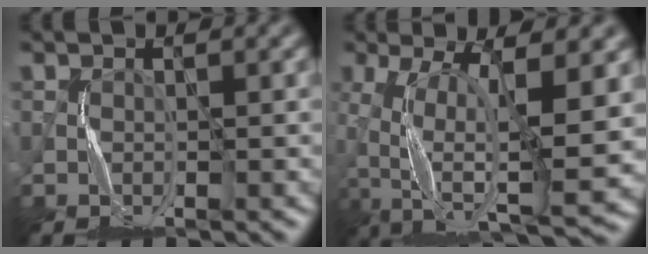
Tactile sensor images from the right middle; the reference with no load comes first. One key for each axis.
{"total": 11.6, "fx": -1.2, "fy": 3.7, "fz": 10.9, "tx": -0.193, "ty": -0.004, "tz": -0.012}